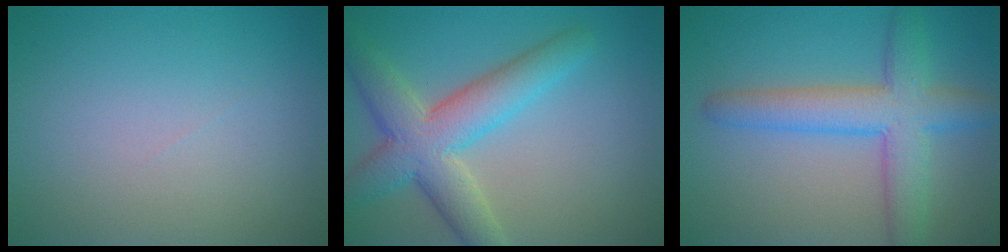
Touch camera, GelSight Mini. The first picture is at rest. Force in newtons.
{"total": 6.9, "press": 6.9, "slide": 0.4}
{"total": 6.1, "press": 6.1, "slide": 0.2}